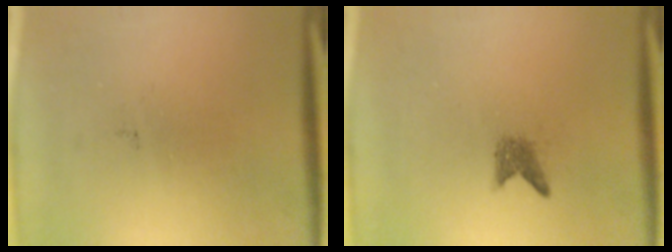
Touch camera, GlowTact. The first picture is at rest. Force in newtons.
{"total": 1.7}